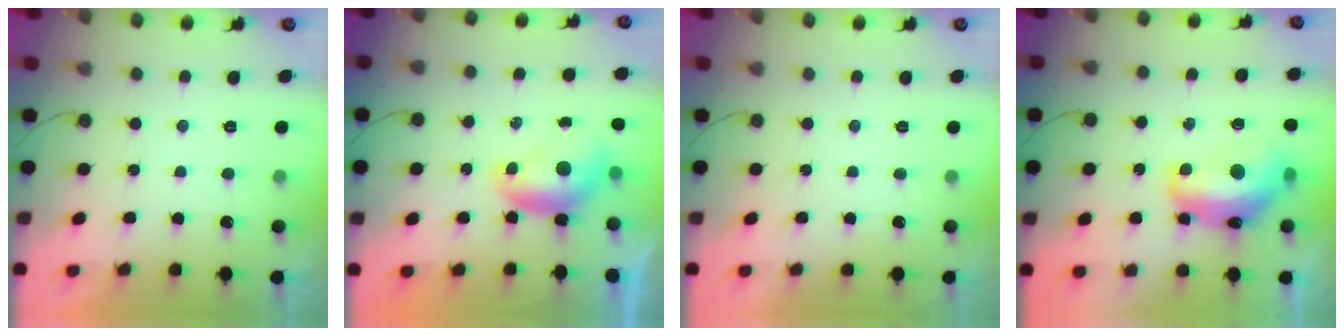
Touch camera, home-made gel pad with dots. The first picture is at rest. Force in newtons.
{"total": 7.3, "press": 7.3, "slide": 0.1}
{"total": 0.0}
{"total": 15.0, "press": 14.9, "slide": 1.8}